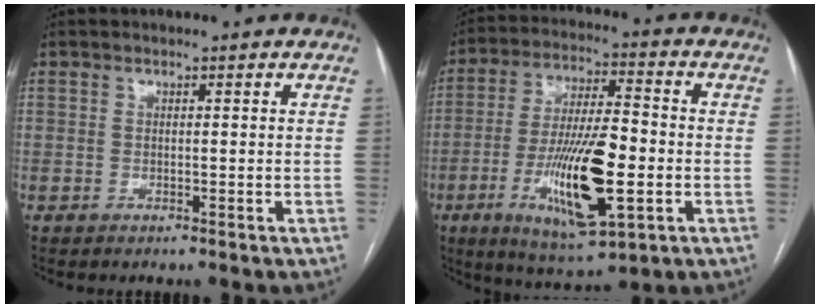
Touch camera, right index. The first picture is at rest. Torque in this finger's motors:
{"motor_torque": [1.96, -0.04, 0.50, 0.20]}